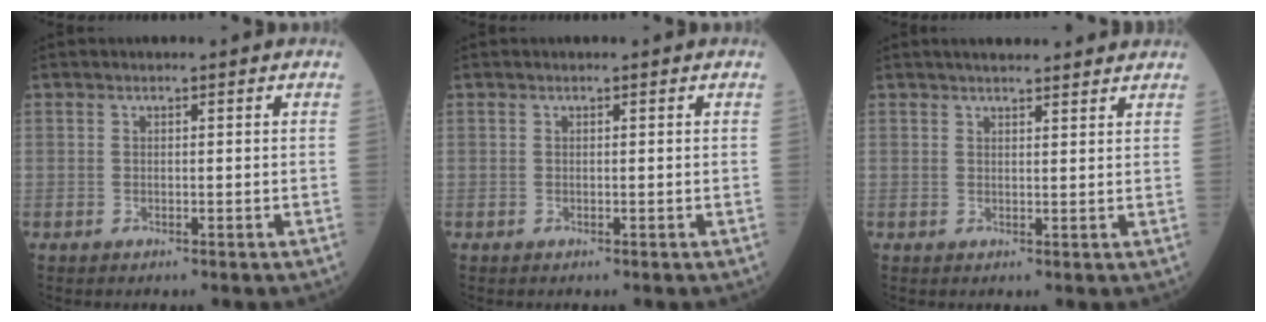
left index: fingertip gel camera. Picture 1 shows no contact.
{"total": 0.0}
{"total": 7.3, "force": [6.5, 1.5, 2.9], "torque": [-0.034, 0.022, 0.077]}